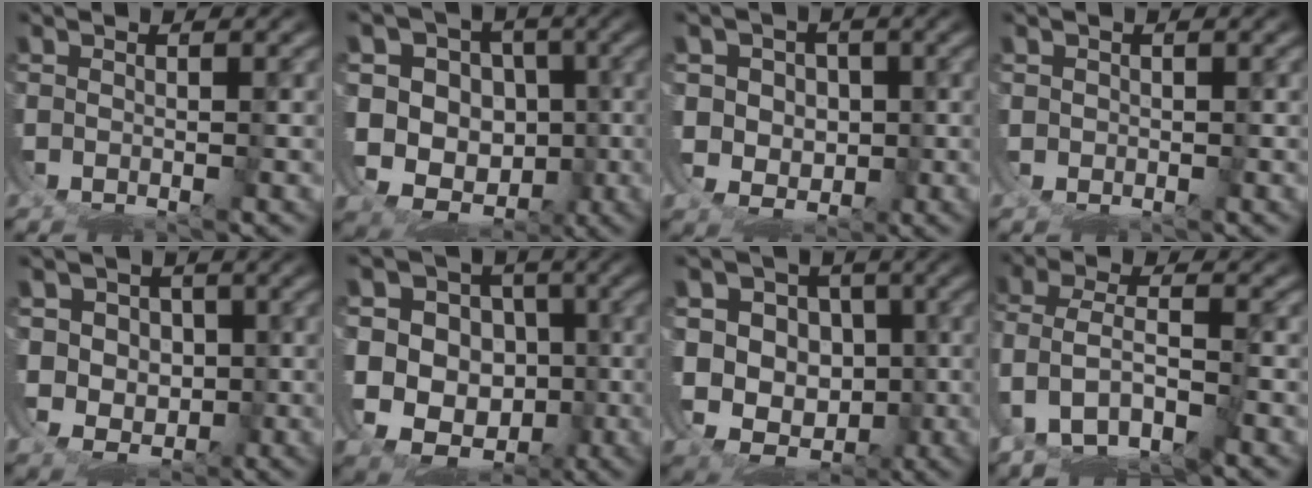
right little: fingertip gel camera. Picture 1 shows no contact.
{"total": 10.8, "force": [-1.0, 9.8, 4.4], "torque": [-0.102, -0.045, -0.009]}
{"total": 2.9, "force": [1.3, 2.6, 0.6], "torque": [-0.014, -0.019, 0.034]}
{"total": 1.1, "force": [0.5, -0.3, -1.0], "torque": [0.010, -0.012, 0.014]}
{"total": 3.4, "force": [1.1, 3.1, 0.9], "torque": [-0.018, -0.021, 0.031]}
{"total": 10.9, "force": [-0.9, 9.9, 4.6], "torque": [-0.105, -0.043, -0.008]}
{"total": 9.2, "force": [-0.7, 8.3, 3.8], "torque": [-0.088, -0.044, 0.000]}
{"total": 7.5, "force": [-2.2, 6.0, 3.8], "torque": [-0.115, -0.022, -0.032]}